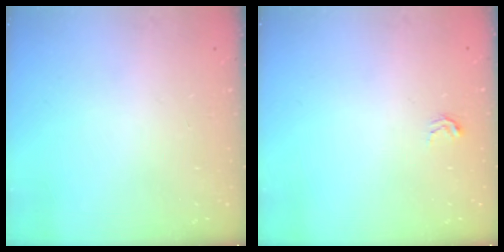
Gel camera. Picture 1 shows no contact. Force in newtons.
{"total": 2.7, "press": 2.7, "slide": 0.4}